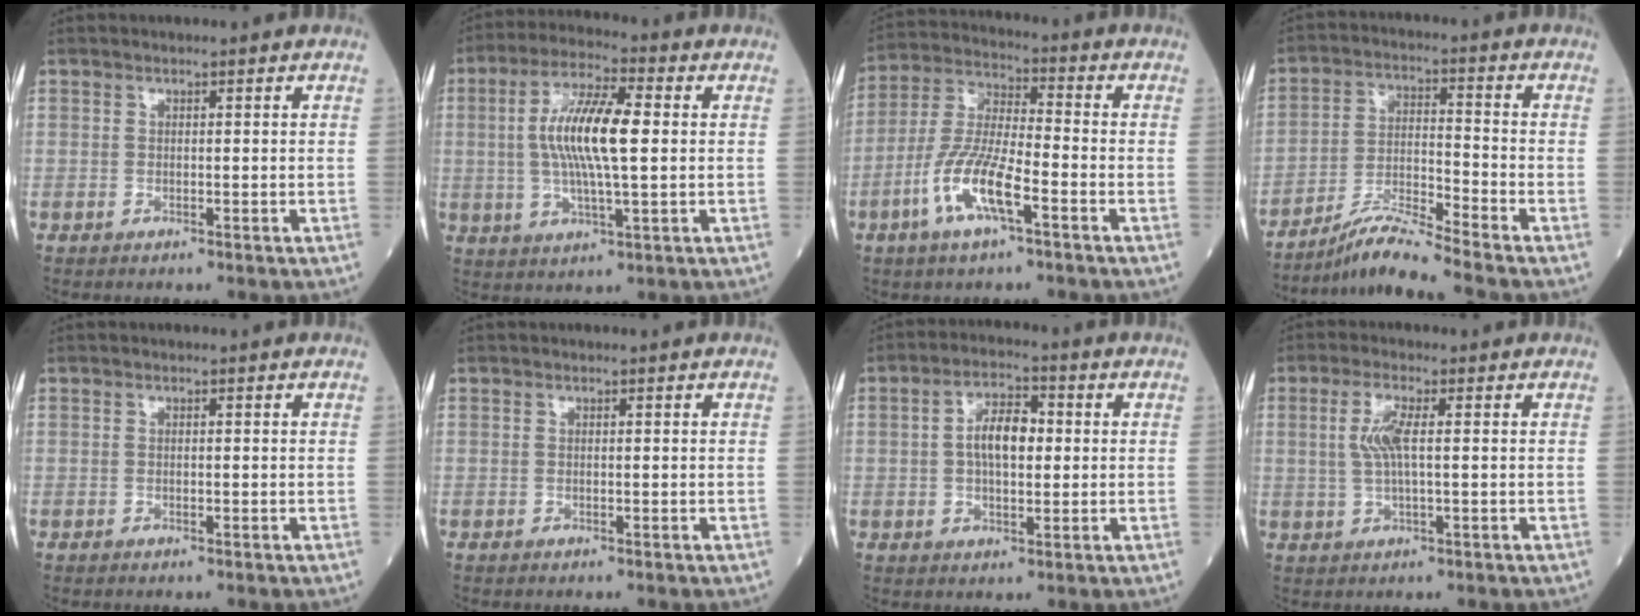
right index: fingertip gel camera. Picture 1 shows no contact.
{"total": 11.4, "force": [0.9, 2.2, 11.1], "torque": [-0.216, 0.010, 0.015]}
{"total": 10.7, "force": [-4.6, 2.0, 9.4], "torque": [-0.196, -0.003, -0.090]}
{"total": 8.0, "force": [-7.1, -1.8, 3.2], "torque": [-0.068, -0.016, -0.130]}
{"total": 0.0}
{"total": 0.0}
{"total": 6.6, "force": [0.6, 2.9, 5.9], "torque": [-0.111, 0.013, 0.005]}
{"total": 4.3, "force": [0.6, 0.8, 4.2], "torque": [-0.094, 0.005, 0.012]}